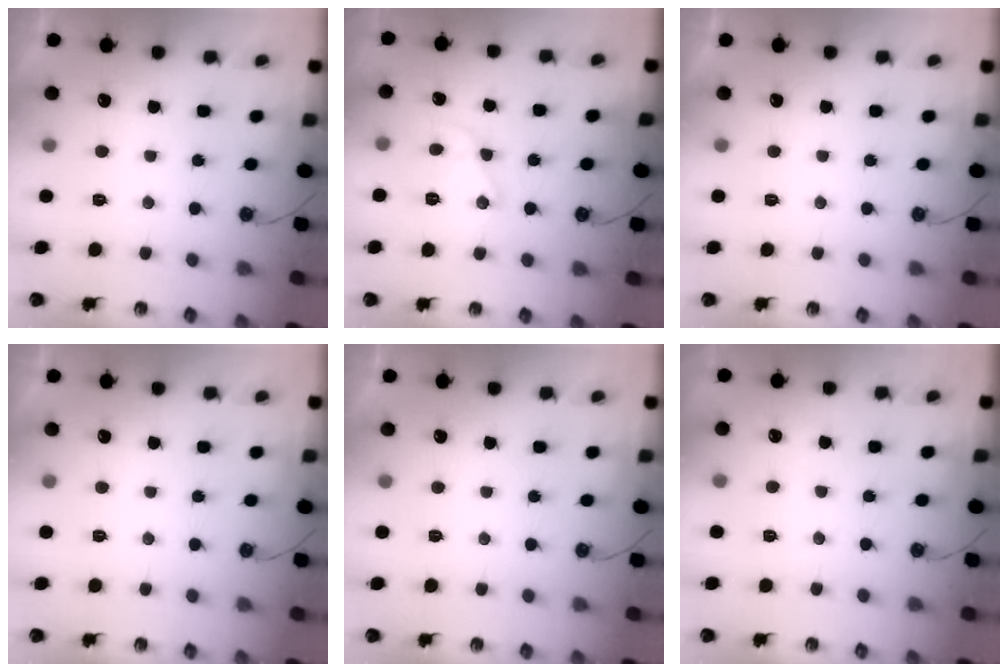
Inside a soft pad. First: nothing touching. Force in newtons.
{"total": 11.4, "press": 11.3, "slide": 0.9}
{"total": 0.0}
{"total": 0.0}
{"total": 0.0}
{"total": 2.3, "press": 2.2, "slide": 0.4}